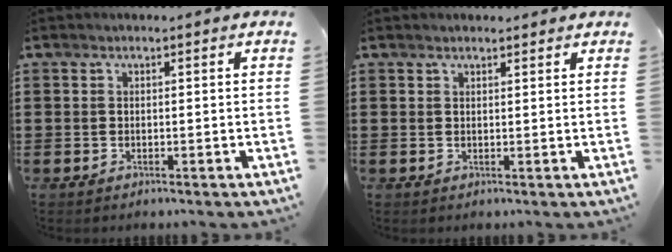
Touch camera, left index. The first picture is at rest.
{"total": 1.1, "force": [1.0, 0.3, 0.2], "torque": [-0.005, 0.001, 0.019]}